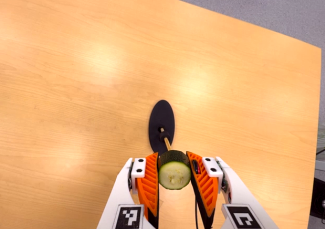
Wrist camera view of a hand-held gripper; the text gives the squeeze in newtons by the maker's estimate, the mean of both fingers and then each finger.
{"total": 10.7, "left": 9.8, "right": 11.5}